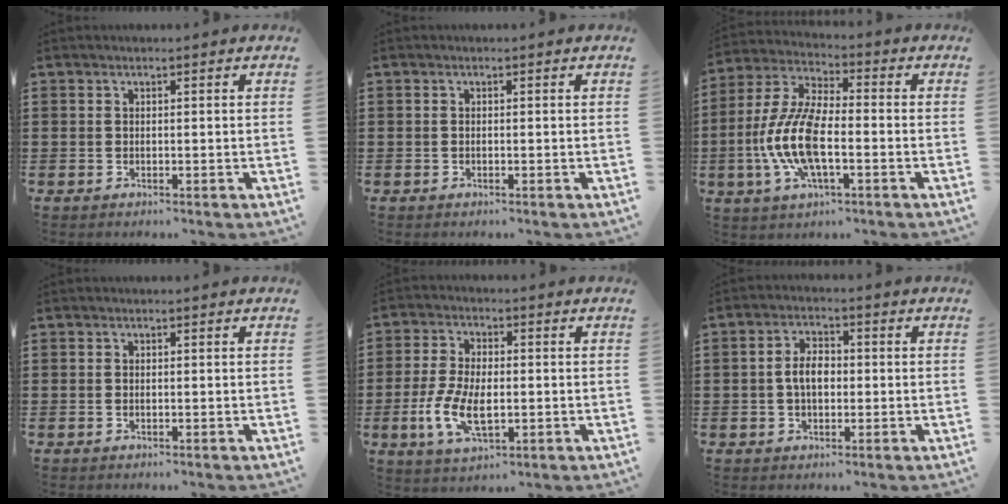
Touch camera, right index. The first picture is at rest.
{"total": 0.0}
{"total": 11.1, "force": [-2.8, 4.4, 9.8], "torque": [-0.233, -0.011, -0.058]}
{"total": 0.0}
{"total": 7.8, "force": [-1.7, 3.7, 6.6], "torque": [-0.155, -0.006, -0.036]}
{"total": 4.5, "force": [-0.3, 2.6, 3.7], "torque": [-0.079, 0.006, -0.010]}